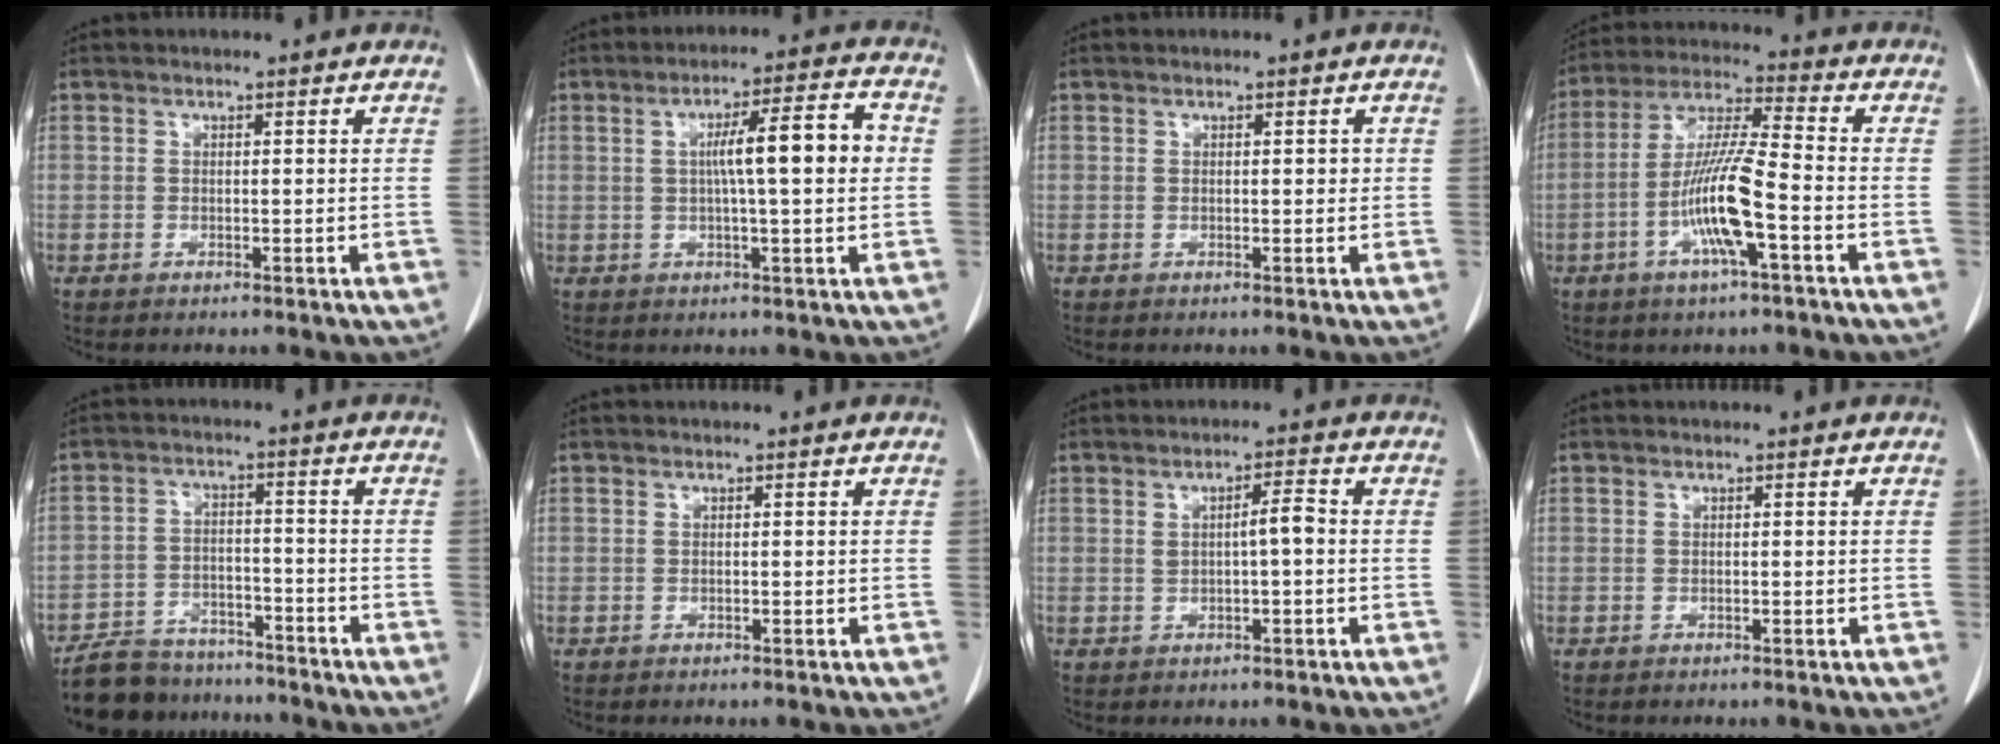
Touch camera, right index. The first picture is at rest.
{"total": 10.0, "force": [0.9, 1.2, 9.9], "torque": [-0.157, 0.022, 0.014]}
{"total": 1.5, "force": [0.2, 0.8, 1.2], "torque": [-0.025, 0.004, 0.003]}
{"total": 12.3, "force": [-3.9, 1.1, 11.6], "torque": [-0.234, 0.000, -0.076]}
{"total": 12.4, "force": [-10.7, 5.3, 3.2], "torque": [-0.061, 0.015, -0.169]}
{"total": 0.0}
{"total": 3.8, "force": [0.1, 0.9, 3.7], "torque": [-0.068, 0.012, 0.006]}
{"total": 0.0}